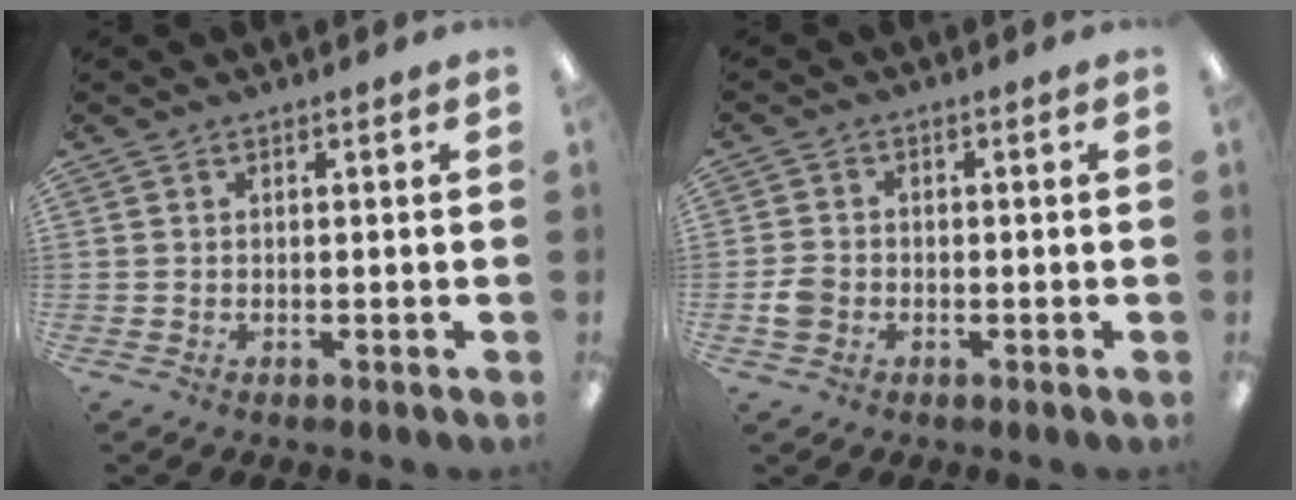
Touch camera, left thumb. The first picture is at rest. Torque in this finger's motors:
{"motor_torque": [-0.52, 0.55, 0.16, -0.11, 0.01]}